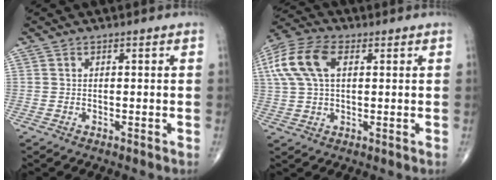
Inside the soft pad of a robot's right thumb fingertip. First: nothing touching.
{"total": 12.1, "force": [3.3, 6.9, 9.4], "torque": [-0.210, 0.023, 0.062]}